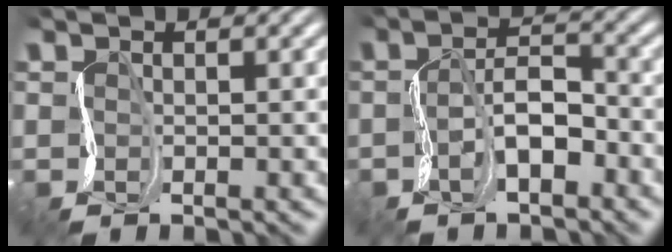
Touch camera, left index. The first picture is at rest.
{"total": 1.8, "force": [-1.3, 0.6, 1.0], "torque": [-0.044, 0.013, -0.028]}